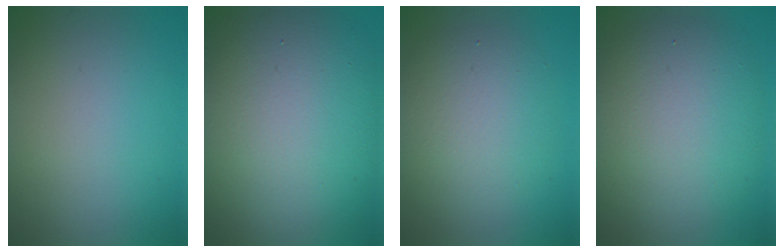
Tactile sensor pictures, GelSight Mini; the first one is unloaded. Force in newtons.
{"total": 15.2, "press": 15.2, "slide": 0.5}
{"total": 5.1, "press": 5.1, "slide": 0.3}
{"total": 9.3, "press": 9.3, "slide": 0.3}